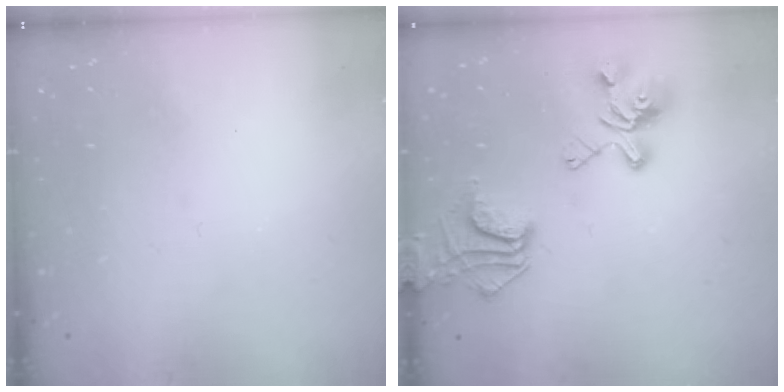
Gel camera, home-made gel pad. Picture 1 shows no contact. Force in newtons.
{"total": 12.1, "press": 11.8, "slide": 2.6}